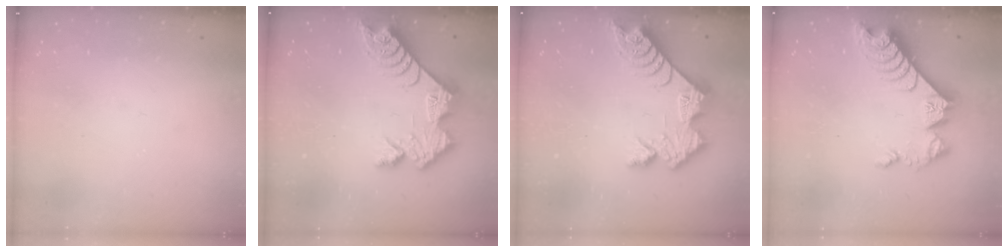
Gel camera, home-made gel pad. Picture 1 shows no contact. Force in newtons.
{"total": 12.1, "press": 12.1, "slide": 0.8}
{"total": 12.1, "press": 12.1, "slide": 0.8}
{"total": 9.9, "press": 9.9, "slide": 0.8}